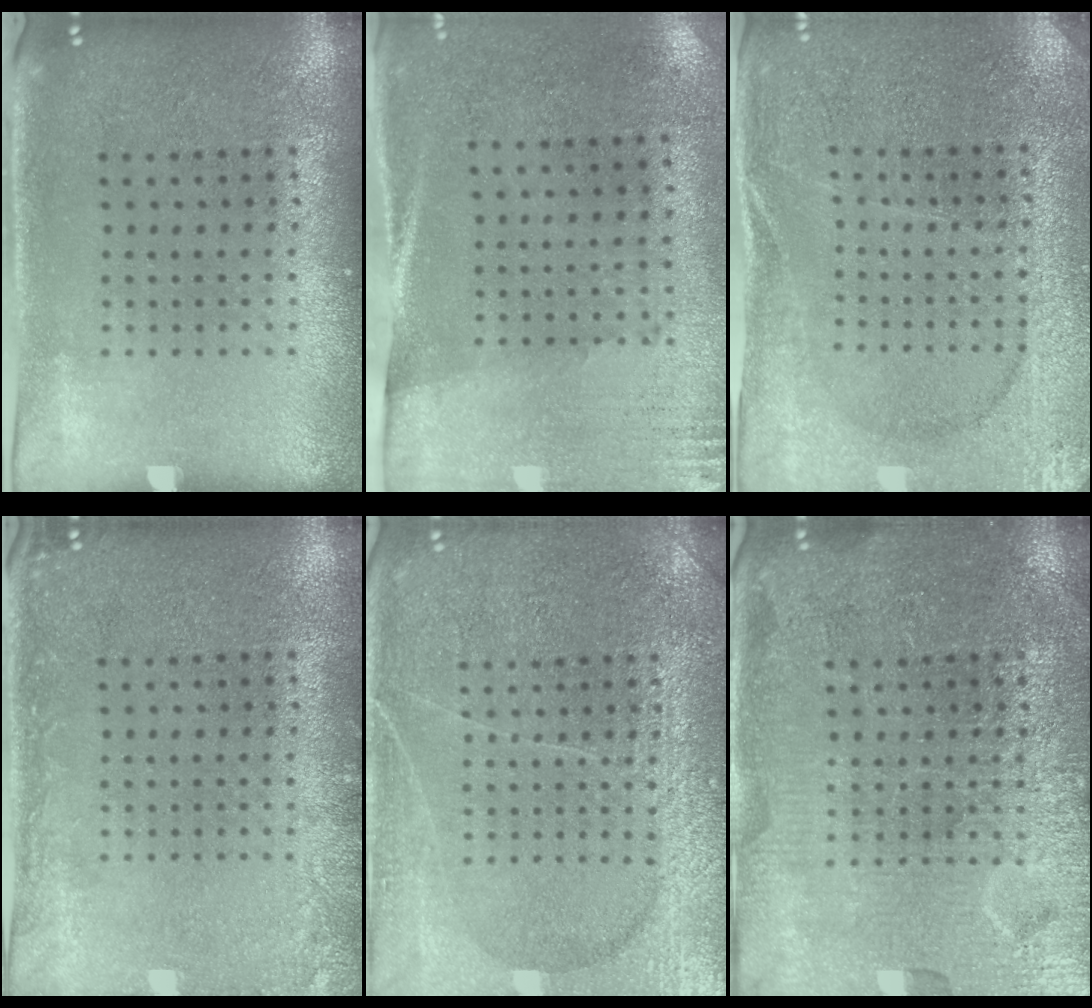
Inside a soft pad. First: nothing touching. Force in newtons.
{"total": 2.7, "press": 2.4, "slide": 1.3}
{"total": 2.9, "press": 2.9, "slide": 0.3}
{"total": 1.7, "press": 1.7, "slide": 0.3}
{"total": 5.8, "press": 5.7, "slide": 0.8}
{"total": 4.0, "press": 4.0, "slide": 0.4}